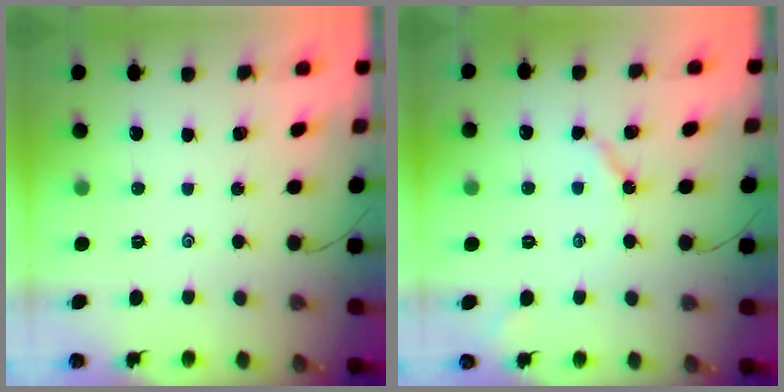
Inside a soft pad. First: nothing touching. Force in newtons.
{"total": 3.7, "press": 3.7, "slide": 0.1}